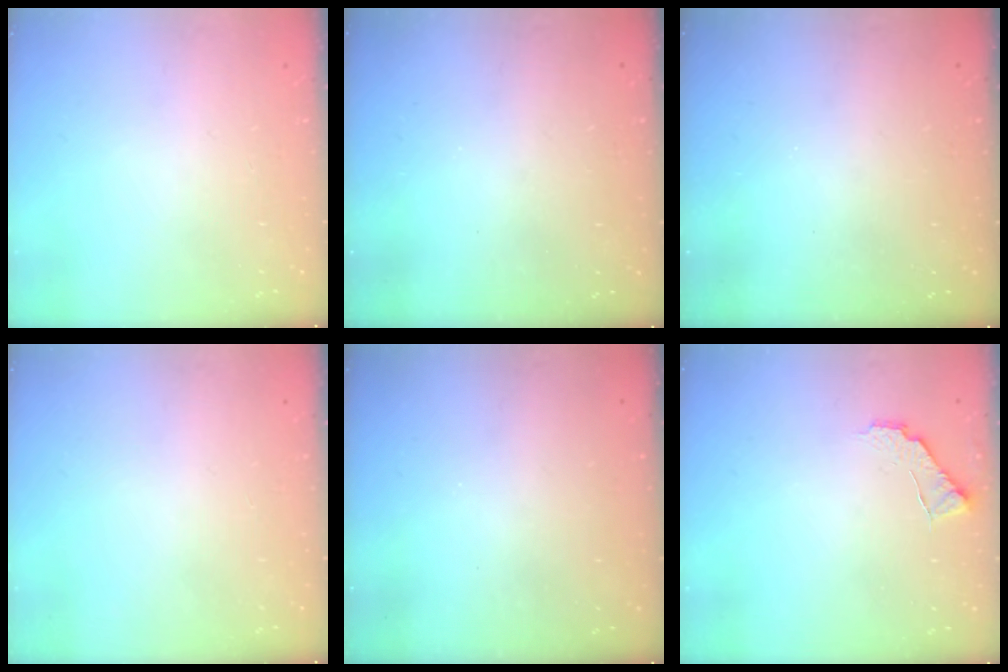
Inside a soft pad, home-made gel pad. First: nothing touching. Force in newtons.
{"total": 3.4, "press": 3.4, "slide": 0.1}
{"total": 2.9, "press": 2.8, "slide": 1.0}
{"total": 0.0}
{"total": 3.2, "press": 3.2, "slide": 0.1}
{"total": 6.5, "press": 6.5, "slide": 0.3}